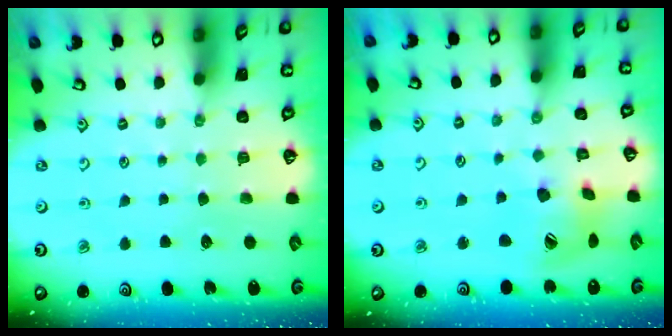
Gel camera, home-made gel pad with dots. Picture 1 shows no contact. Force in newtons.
{"total": 13.6, "press": 13.6, "slide": 1.3}